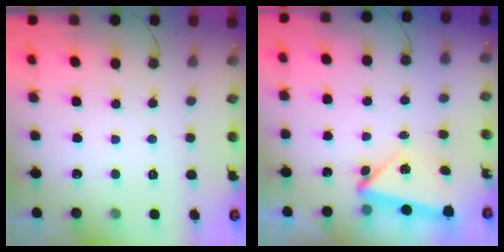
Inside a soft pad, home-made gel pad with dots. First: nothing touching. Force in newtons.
{"total": 5.4, "press": 5.4, "slide": 0.9}